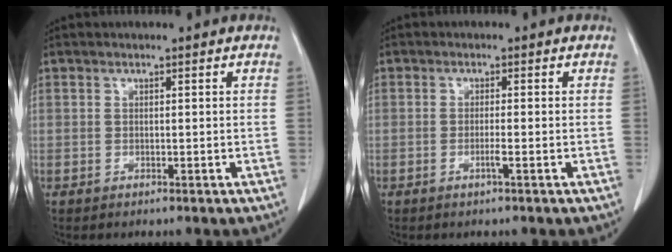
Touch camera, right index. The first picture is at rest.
{"total": 1.4, "force": [-0.6, -0.3, 1.2], "torque": [-0.024, -0.002, -0.012]}